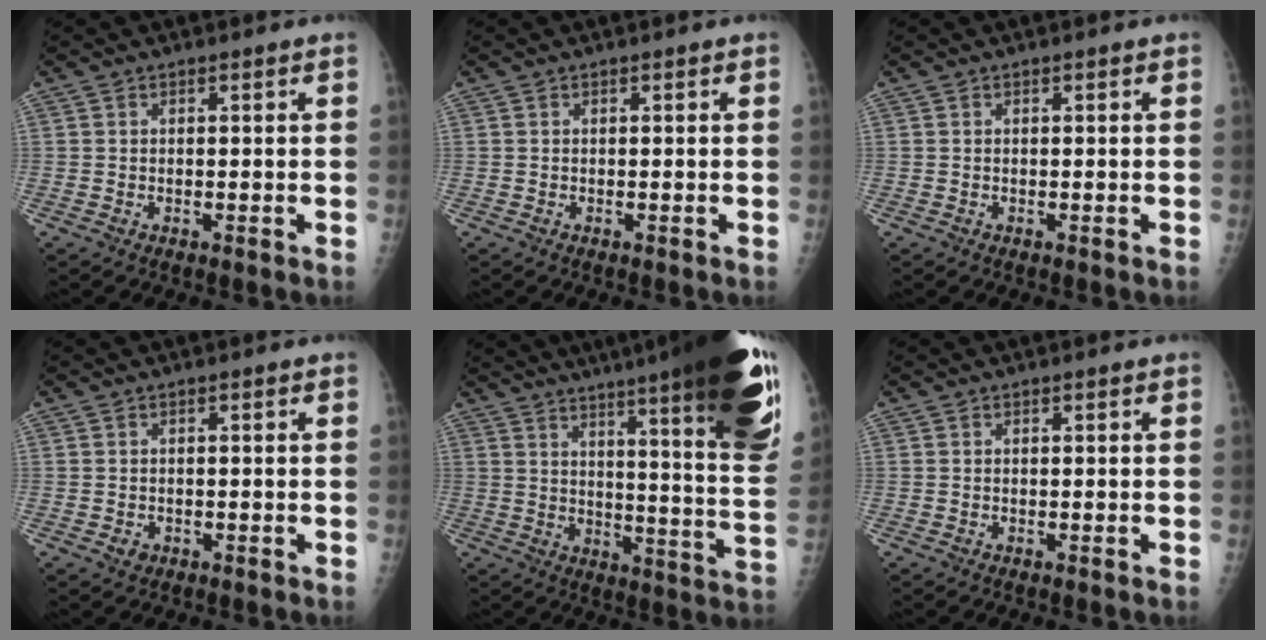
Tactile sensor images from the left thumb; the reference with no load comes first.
{"total": 0.0}
{"total": 0.0}
{"total": 1.2, "force": [-0.6, 1.0, 0.3], "torque": [0.003, 0.003, -0.006]}
{"total": 30.3, "force": [19.3, 3.9, 23.1], "torque": [-0.250, -0.078, 0.258]}
{"total": 0.0}